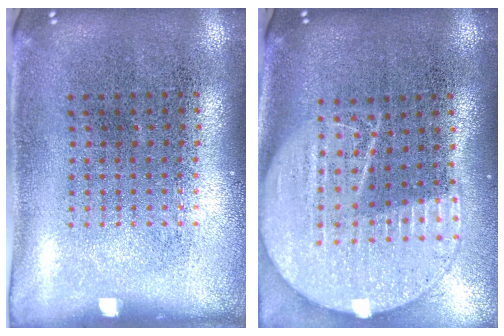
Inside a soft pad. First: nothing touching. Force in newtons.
{"total": 2.1, "press": 1.9, "slide": 1.0}